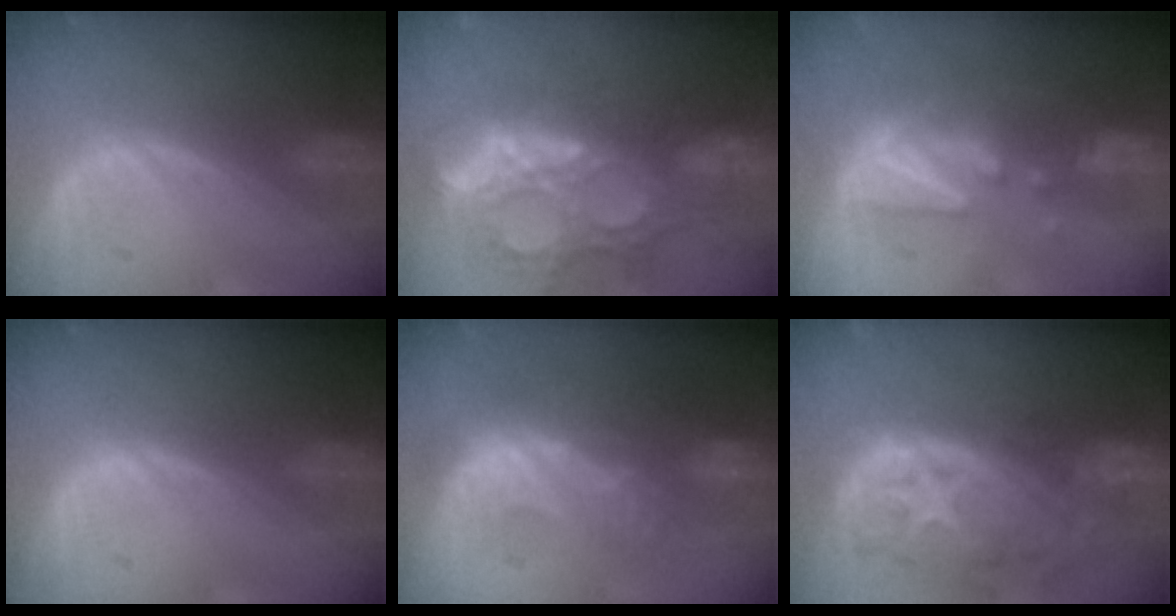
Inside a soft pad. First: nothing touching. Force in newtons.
{"total": 14.8, "press": 12.1, "slide": 8.4}
{"total": 8.6, "press": 8.0, "slide": 3.1}
{"total": 0.0}
{"total": 9.4, "press": 8.9, "slide": 2.9}
{"total": 13.9, "press": 11.4, "slide": 8.1}